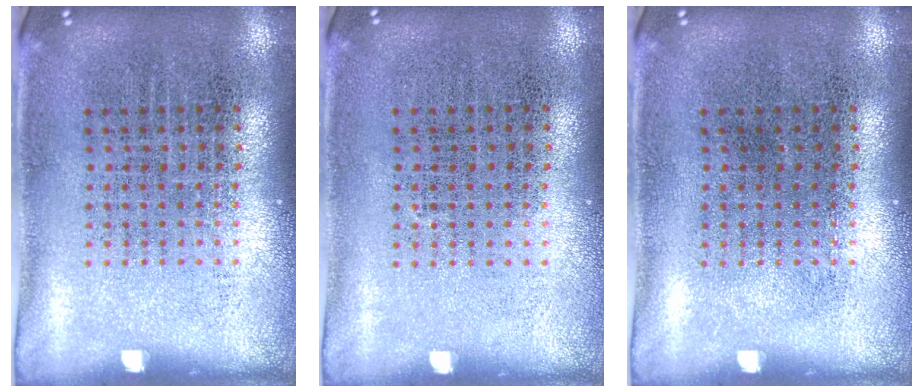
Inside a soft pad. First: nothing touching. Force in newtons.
{"total": 0.0}
{"total": 0.0}